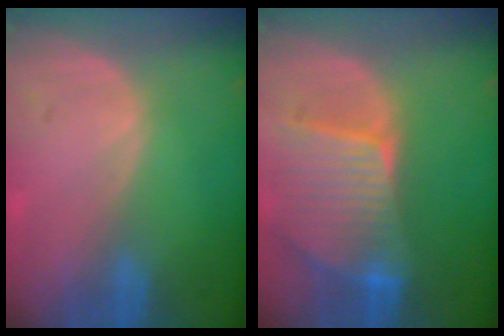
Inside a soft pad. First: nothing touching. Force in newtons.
{"total": 9.4, "press": 8.3, "slide": 4.5}